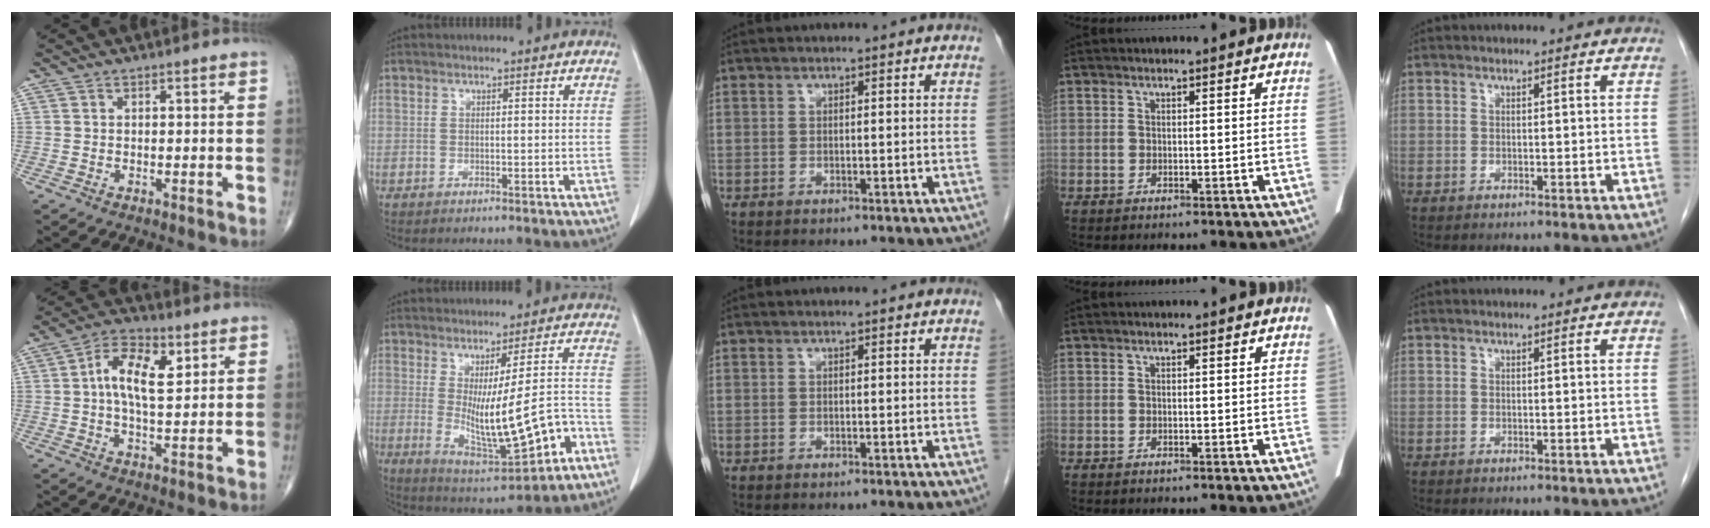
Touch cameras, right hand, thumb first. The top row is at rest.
{"thumb": {"total": 10.1, "force": [2.6, 5.0, 8.4], "torque": [-0.132, 0.005, 0.038]}, "index": {"total": 13.6, "force": [-3.4, 2.3, 13.0], "torque": [-0.199, -0.014, -0.032]}}